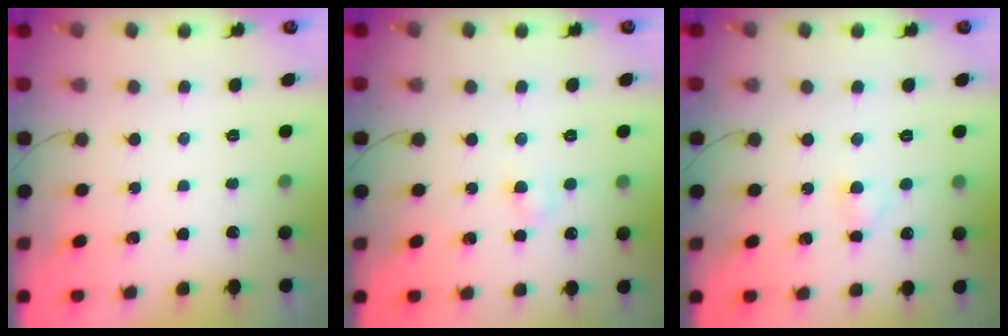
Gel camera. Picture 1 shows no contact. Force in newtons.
{"total": 2.5, "press": 2.4, "slide": 0.9}
{"total": 2.4, "press": 2.2, "slide": 1.1}